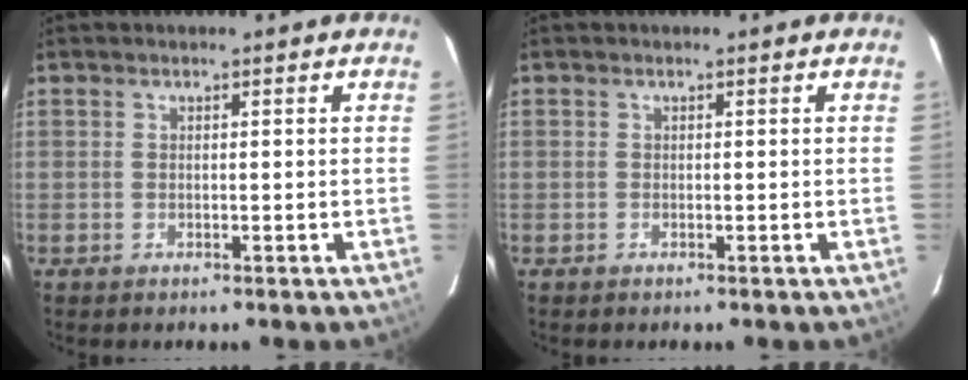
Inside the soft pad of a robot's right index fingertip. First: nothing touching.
{"total": 0.0}